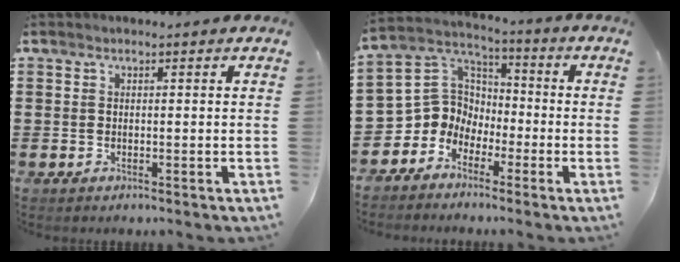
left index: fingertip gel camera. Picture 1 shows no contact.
{"total": 6.8, "force": [-2.6, 6.2, 1.0], "torque": [-0.064, -0.007, -0.055]}